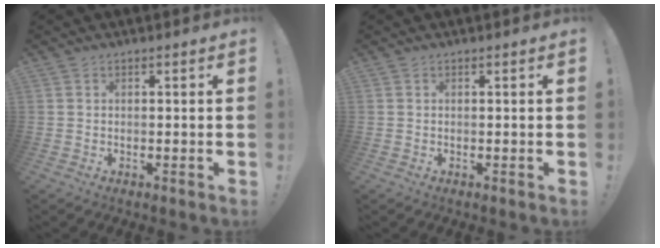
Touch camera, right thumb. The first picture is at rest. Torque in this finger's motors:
{"motor_torque": [0.00, 0.00, 0.03, 0.04, 0.00]}